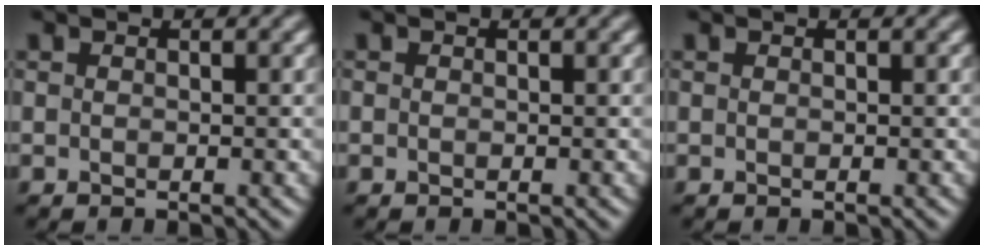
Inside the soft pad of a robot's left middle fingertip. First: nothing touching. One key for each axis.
{"total": 0.0}
{"total": 0.0}